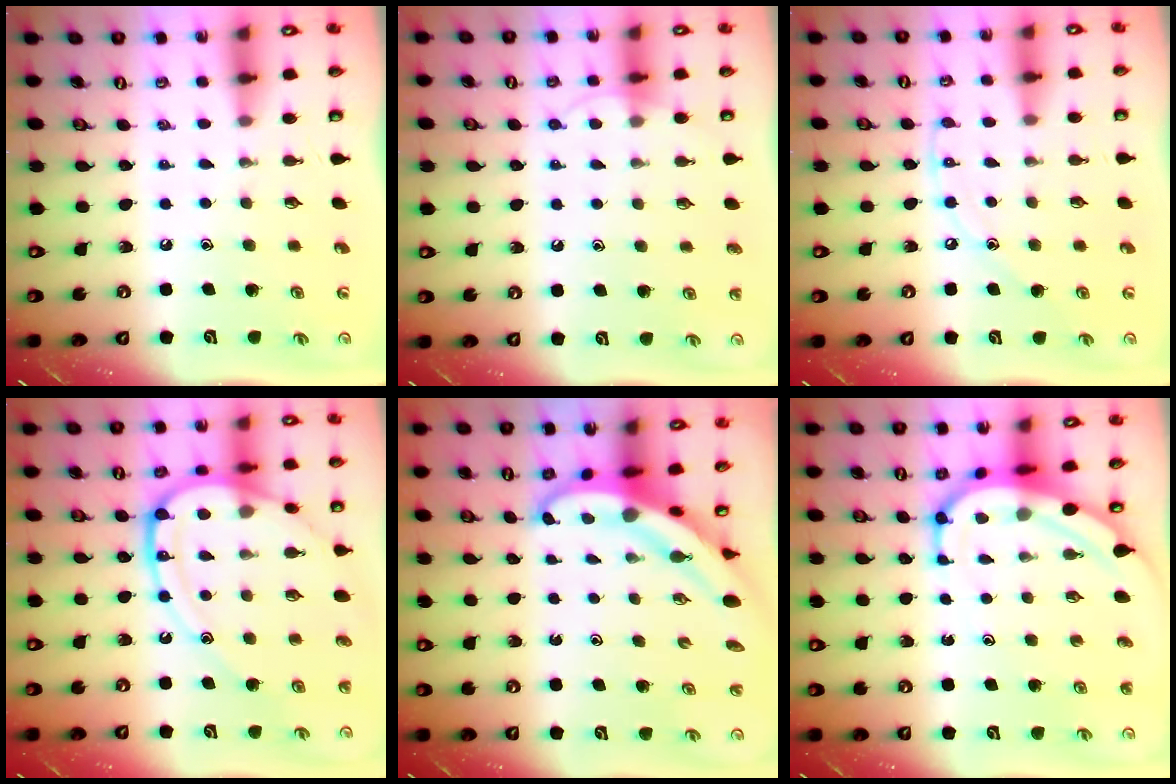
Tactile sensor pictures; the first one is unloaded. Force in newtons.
{"total": 4.9, "press": 4.9, "slide": 0.4}
{"total": 8.0, "press": 8.0, "slide": 0.8}
{"total": 15.8, "press": 15.7, "slide": 1.4}
{"total": 6.0, "press": 6.0, "slide": 0.2}
{"total": 8.9, "press": 8.9, "slide": 1.0}